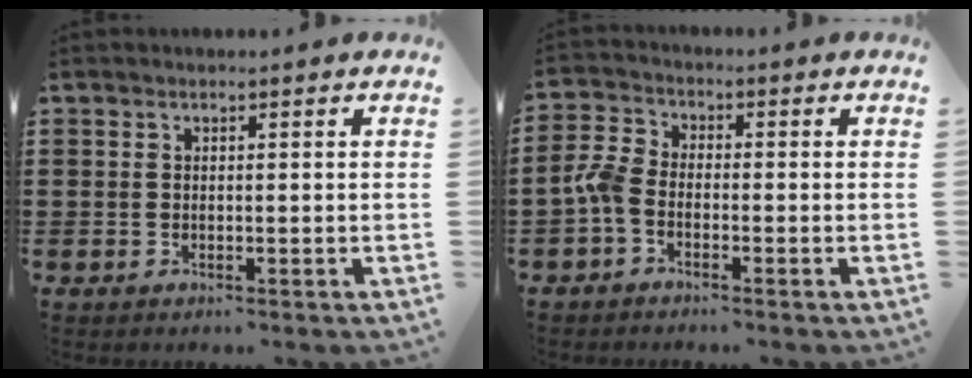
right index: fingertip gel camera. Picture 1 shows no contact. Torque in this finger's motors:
{"motor_torque": [0.78, -0.71, 0.21, 0.11]}